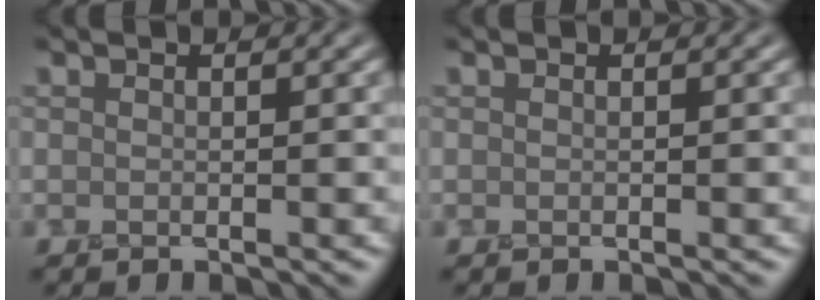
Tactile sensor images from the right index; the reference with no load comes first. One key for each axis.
{"total": 0.0}